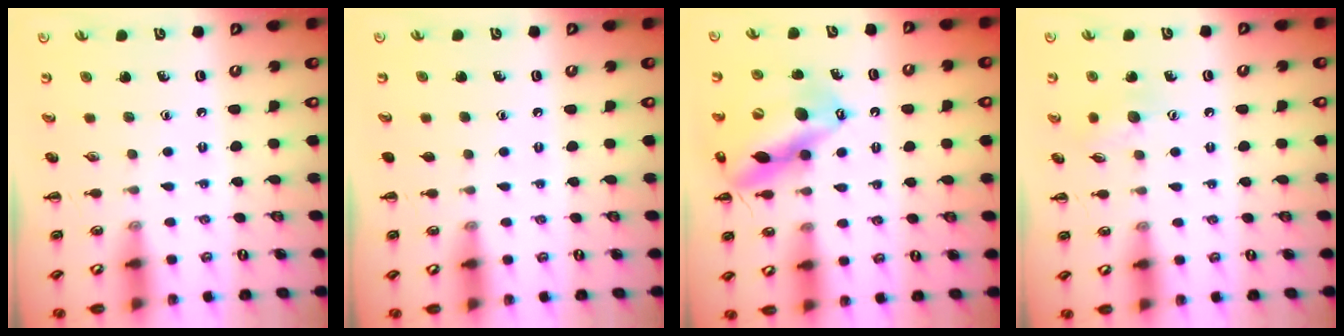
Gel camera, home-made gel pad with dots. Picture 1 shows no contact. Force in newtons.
{"total": 0.0}
{"total": 16.5, "press": 16.2, "slide": 3.5}
{"total": 6.8, "press": 6.7, "slide": 1.1}